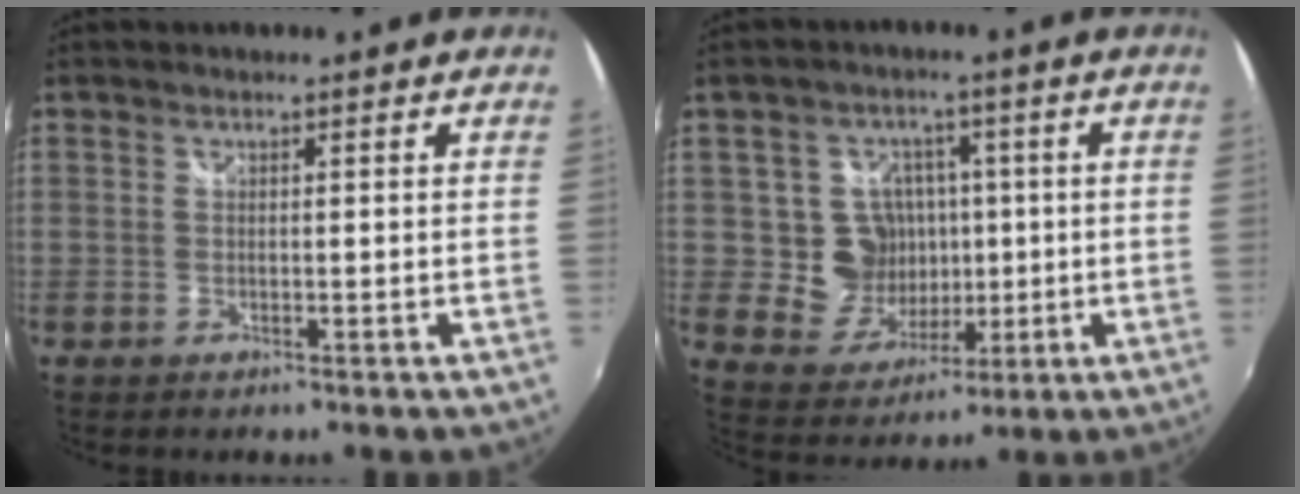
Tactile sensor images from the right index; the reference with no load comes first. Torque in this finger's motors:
{"motor_torque": [0.08, 0.02, 0.10, 0.00]}